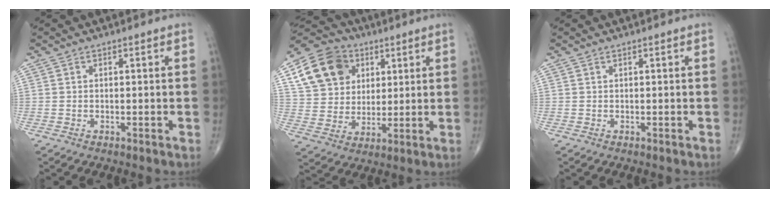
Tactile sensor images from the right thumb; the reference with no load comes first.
{"total": 15.3, "force": [6.0, 12.1, 7.1], "torque": [-0.108, -0.003, 0.106]}
{"total": 0.0}